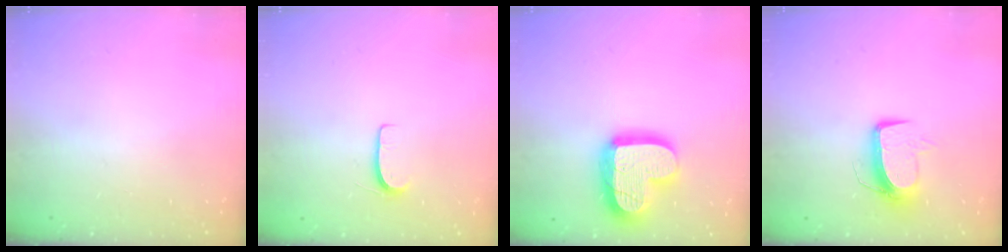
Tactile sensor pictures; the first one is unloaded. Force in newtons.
{"total": 5.2, "press": 5.2, "slide": 0.5}
{"total": 20.3, "press": 20.2, "slide": 1.7}
{"total": 10.0, "press": 10.0, "slide": 0.3}